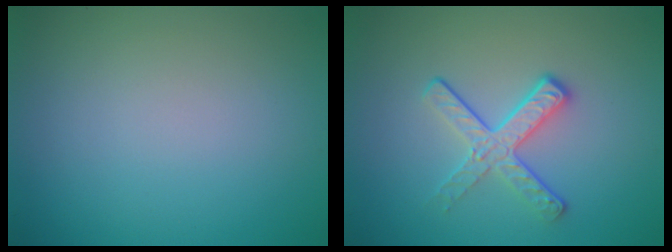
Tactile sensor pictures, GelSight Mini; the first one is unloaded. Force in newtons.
{"total": 3.2, "press": 2.6, "slide": 1.9}